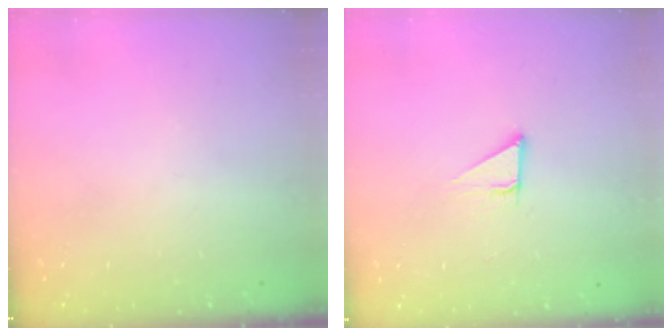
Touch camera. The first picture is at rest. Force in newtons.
{"total": 2.9, "press": 2.9, "slide": 0.1}